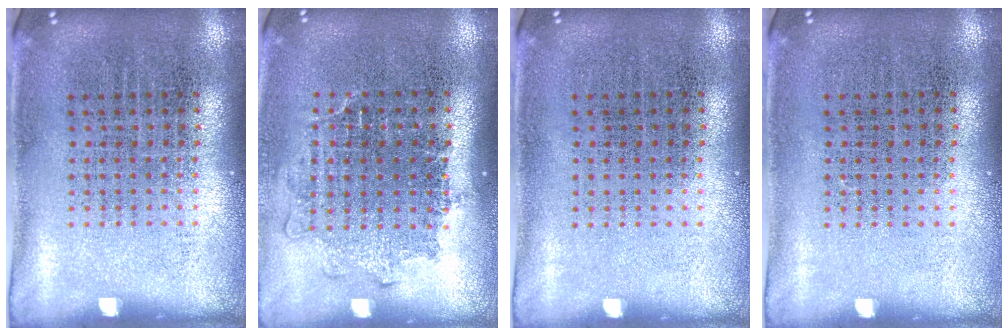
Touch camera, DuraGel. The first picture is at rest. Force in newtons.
{"total": 1.2, "press": 1.1, "slide": 0.5}
{"total": 0.0}
{"total": 0.0}